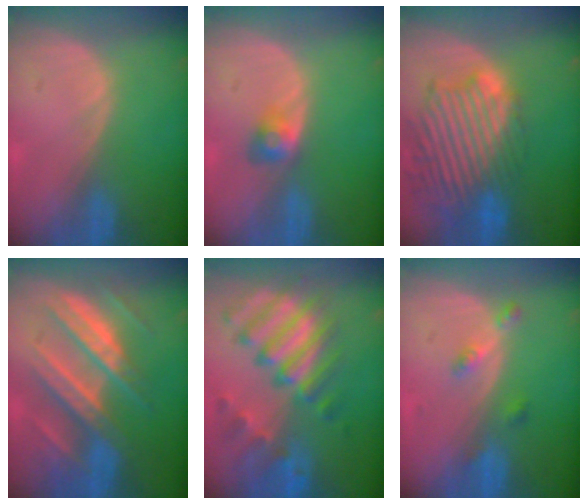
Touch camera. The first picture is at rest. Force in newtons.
{"total": 2.8, "press": 2.6, "slide": 1.2}
{"total": 13.9, "press": 11.7, "slide": 7.4}
{"total": 10.2, "press": 10.2, "slide": 1.0}
{"total": 11.5, "press": 9.8, "slide": 6.0}
{"total": 3.2, "press": 2.7, "slide": 1.7}